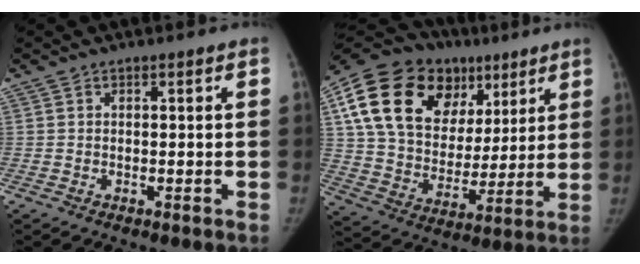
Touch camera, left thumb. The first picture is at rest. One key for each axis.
{"total": 26.2, "fx": 11.7, "fy": 17.6, "fz": 15.5, "tx": -0.248, "ty": 0.016, "tz": 0.200}